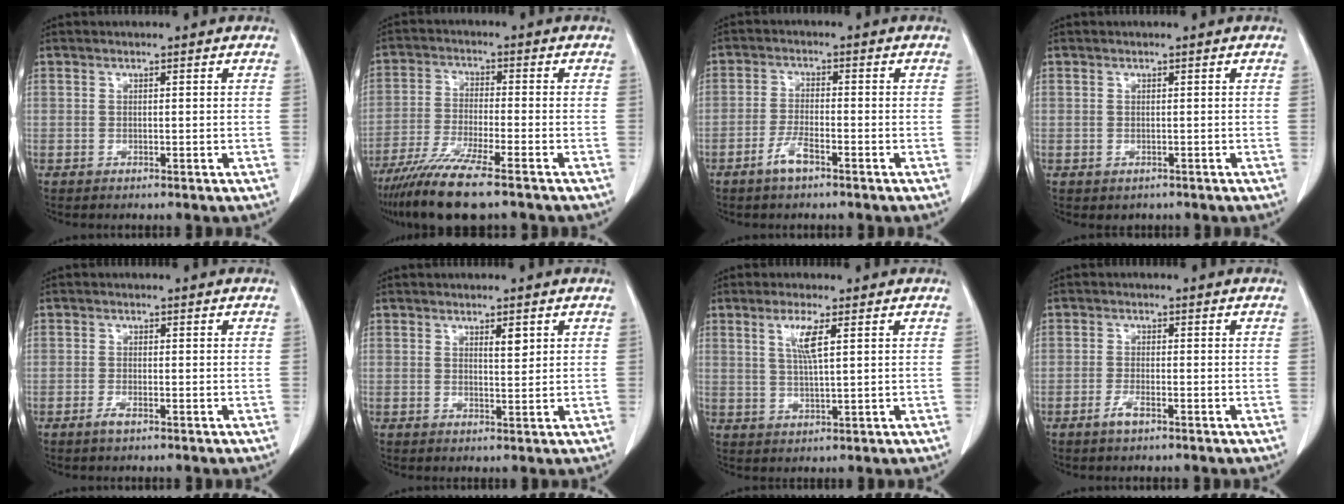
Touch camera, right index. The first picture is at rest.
{"total": 10.8, "force": [-8.0, 0.3, 7.2], "torque": [-0.133, -0.031, -0.141]}
{"total": 3.6, "force": [-2.4, 0.7, 2.7], "torque": [-0.056, 0.000, -0.045]}
{"total": 1.0, "force": [-0.4, 0.9, 0.1], "torque": [-0.007, 0.004, 0.000]}
{"total": 1.4, "force": [-0.9, 0.2, 1.0], "torque": [-0.020, 0.000, -0.014]}
{"total": 2.1, "force": [1.2, 0.5, 1.7], "torque": [-0.025, -0.003, 0.022]}
{"total": 4.3, "force": [1.7, 0.0, 3.9], "torque": [-0.082, -0.003, 0.036]}
{"total": 2.1, "force": [-1.3, 0.4, 1.6], "torque": [-0.033, 0.000, -0.025]}